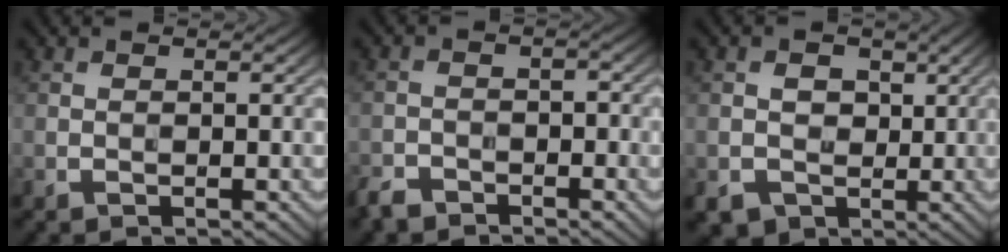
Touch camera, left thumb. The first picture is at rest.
{"total": 3.4, "force": [-2.8, 1.6, 1.1], "torque": [-0.021, -0.004, -0.063]}
{"total": 3.9, "force": [-0.2, 3.6, 1.2], "torque": [-0.022, -0.002, -0.009]}